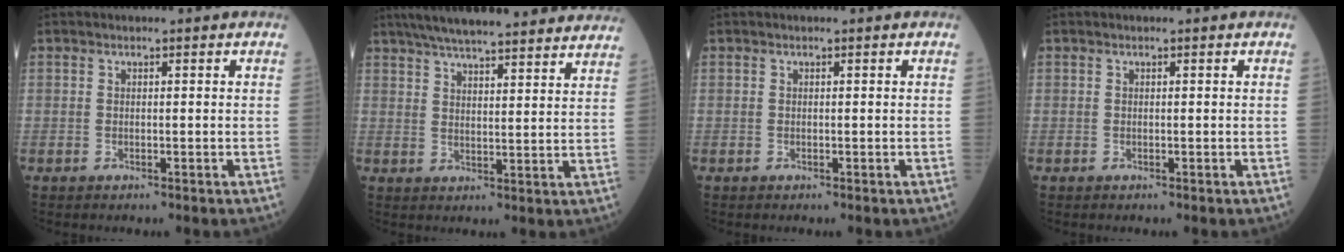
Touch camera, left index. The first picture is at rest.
{"total": 24.0, "force": [21.3, 2.5, 10.8], "torque": [-0.168, 0.017, 0.278]}
{"total": 0.0}
{"total": 0.0}